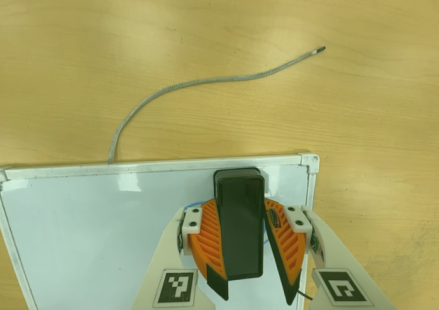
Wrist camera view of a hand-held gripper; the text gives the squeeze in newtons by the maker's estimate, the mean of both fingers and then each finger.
{"total": 10.5, "left": 11.6, "right": 9.3}